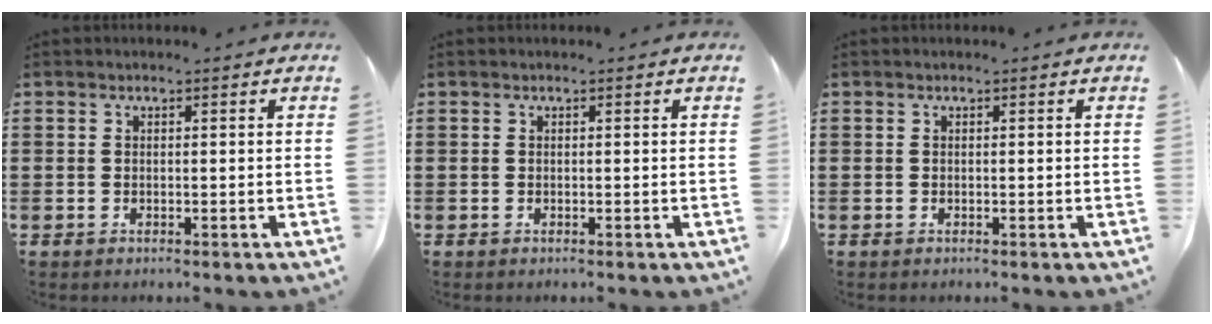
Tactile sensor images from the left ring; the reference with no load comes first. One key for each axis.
{"total": 0.0}
{"total": 0.0}